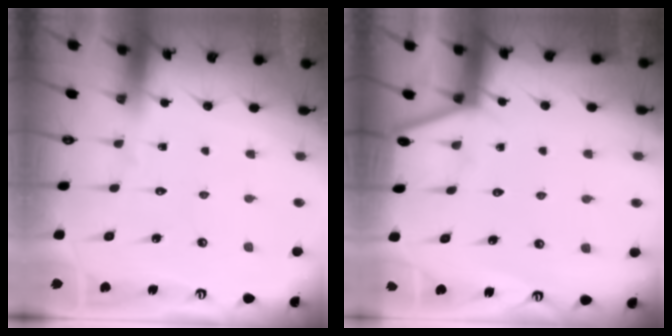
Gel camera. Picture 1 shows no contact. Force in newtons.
{"total": 2.6, "press": 2.6, "slide": 0.3}